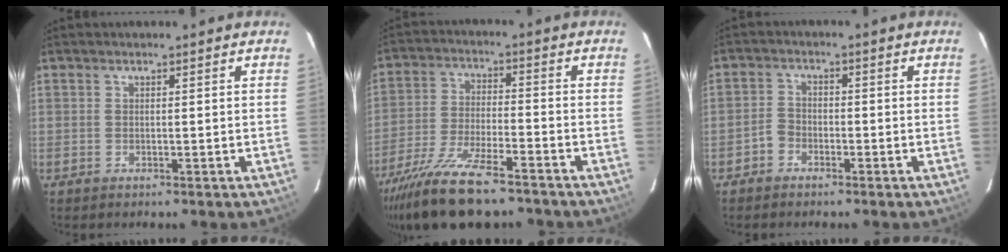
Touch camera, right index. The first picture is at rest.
{"total": 16.5, "force": [-12.9, 3.9, 9.5], "torque": [-0.201, -0.039, -0.230]}
{"total": 2.8, "force": [-1.9, 1.9, 0.6], "torque": [-0.012, 0.009, -0.035]}